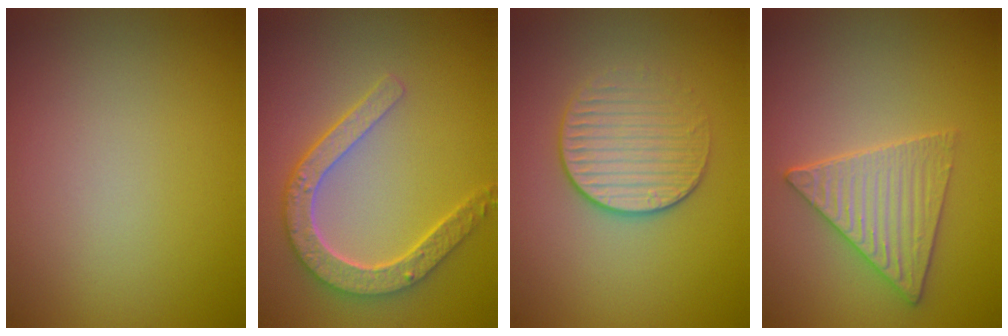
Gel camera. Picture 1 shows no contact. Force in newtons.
{"total": 4.9, "press": 3.9, "slide": 3.0}
{"total": 3.3, "press": 2.9, "slide": 1.5}
{"total": 3.5, "press": 3.4, "slide": 0.9}